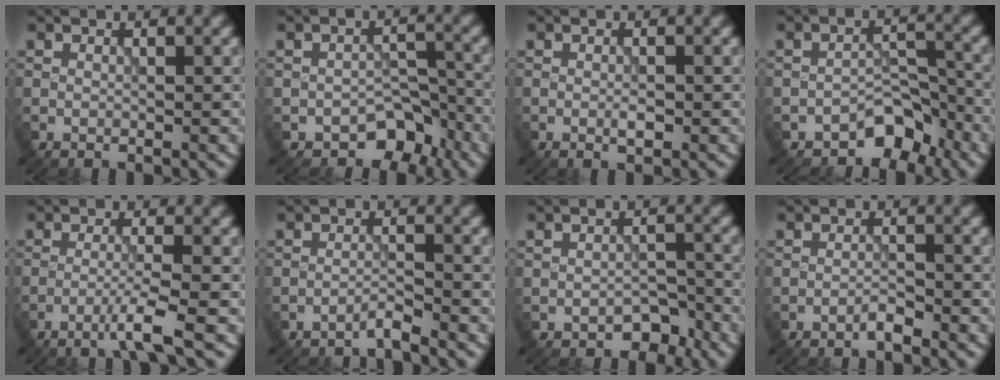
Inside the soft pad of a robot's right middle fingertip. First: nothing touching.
{"total": 4.0, "force": [-2.8, 2.4, 1.6], "torque": [-0.005, 0.002, -0.041]}
{"total": 1.0, "force": [-0.3, 0.3, 0.9], "torque": [-0.018, 0.000, -0.005]}
{"total": 4.0, "force": [-3.0, 2.1, 1.6], "torque": [-0.006, 0.010, -0.048]}
{"total": 2.8, "force": [-1.6, -0.2, 2.3], "torque": [-0.038, 0.006, -0.044]}
{"total": 1.4, "force": [-1.3, -0.1, 0.5], "torque": [-0.005, 0.007, -0.031]}
{"total": 2.4, "force": [-1.9, 1.3, 0.9], "torque": [-0.008, 0.004, -0.023]}
{"total": 1.2, "force": [-1.0, 0.1, 0.6], "torque": [-0.010, 0.004, -0.021]}